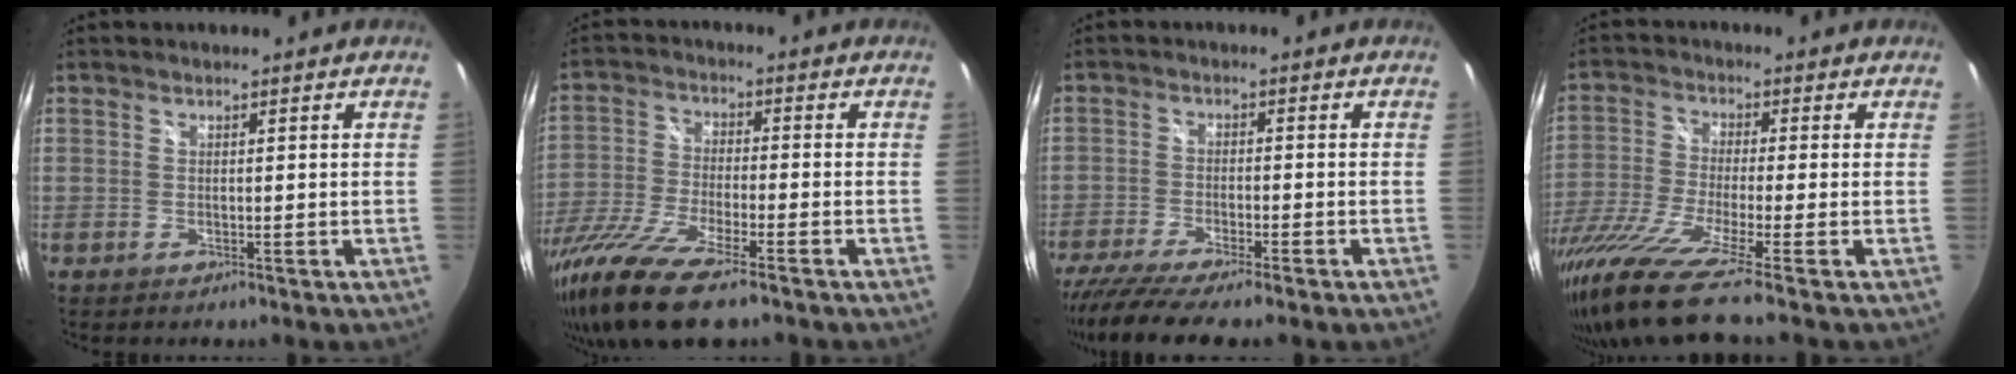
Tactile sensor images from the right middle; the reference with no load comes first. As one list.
[{"total": 16.6, "force": [-11.9, 3.4, 11.1], "torque": [-0.243, -0.051, -0.230]}, {"total": 10.0, "force": [-8.3, 0.7, 5.5], "torque": [-0.126, -0.041, -0.143]}, {"total": 15.9, "force": [-12.3, -1.0, 10.0], "torque": [-0.208, -0.065, -0.226]}]